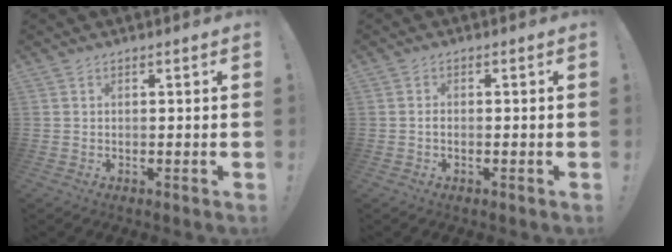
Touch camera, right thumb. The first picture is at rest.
{"total": 1.0, "force": [-0.7, 0.3, 0.7], "torque": [-0.019, 0.004, -0.012]}